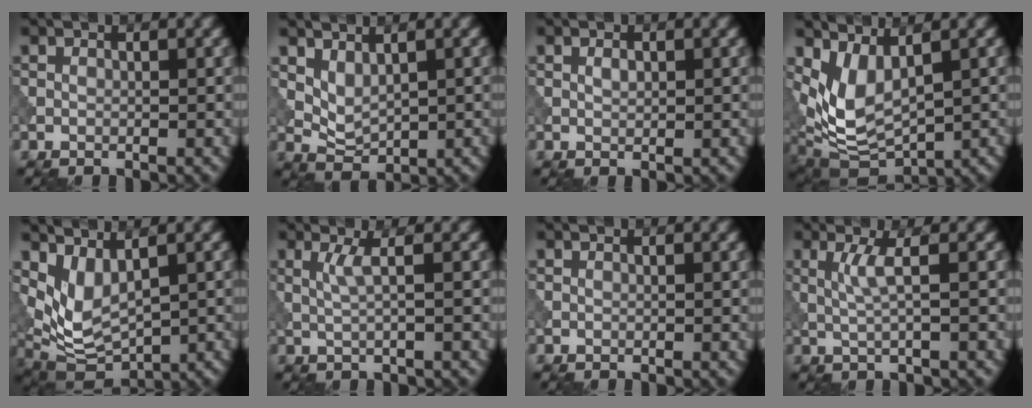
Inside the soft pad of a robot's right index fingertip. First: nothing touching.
{"total": 2.5, "force": [1.1, 1.3, 1.8], "torque": [-0.041, -0.012, 0.029]}
{"total": 0.7, "force": [0.1, 0.4, 0.6], "torque": [-0.014, -0.002, 0.002]}
{"total": 5.9, "force": [1.7, 3.2, 4.7], "torque": [-0.112, -0.020, 0.040]}
{"total": 4.9, "force": [1.7, 2.5, 3.8], "torque": [-0.091, -0.022, 0.044]}
{"total": 2.1, "force": [0.3, 0.4, 2.0], "torque": [-0.043, -0.004, 0.005]}
{"total": 0.0}
{"total": 2.4, "force": [0.3, 0.4, 2.4], "torque": [-0.052, -0.003, 0.007]}